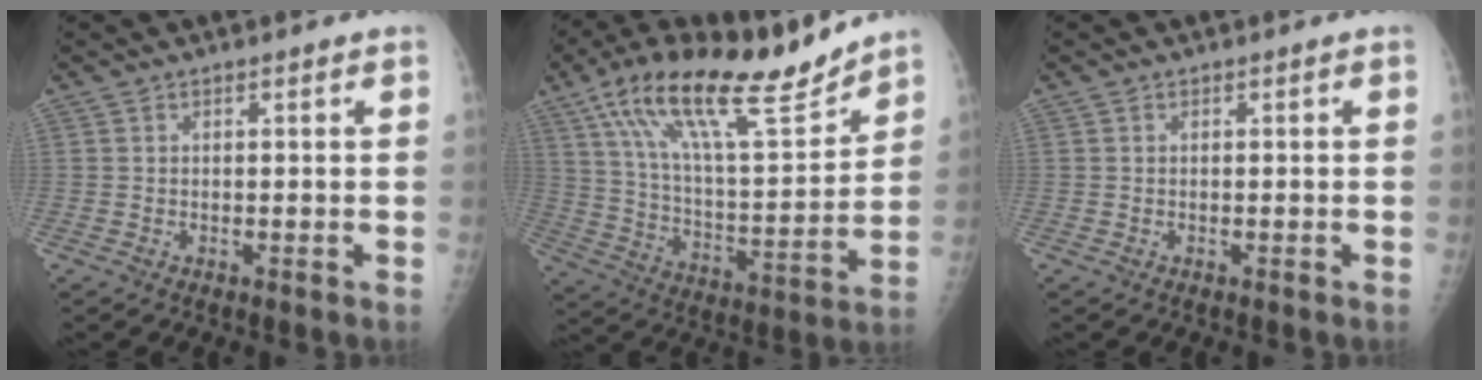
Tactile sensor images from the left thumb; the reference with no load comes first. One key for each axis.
{"total": 22.4, "fx": 15.9, "fy": 6.0, "fz": 14.5, "tx": -0.219, "ty": -0.059, "tz": 0.278}
{"total": 0.0}